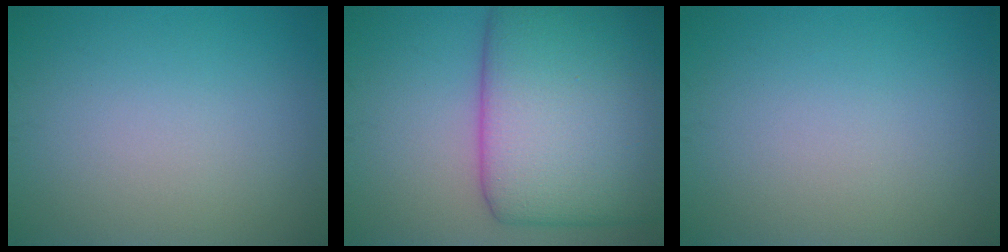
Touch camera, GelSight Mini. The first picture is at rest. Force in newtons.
{"total": 14.0, "press": 14.0, "slide": 0.6}
{"total": 0.0}